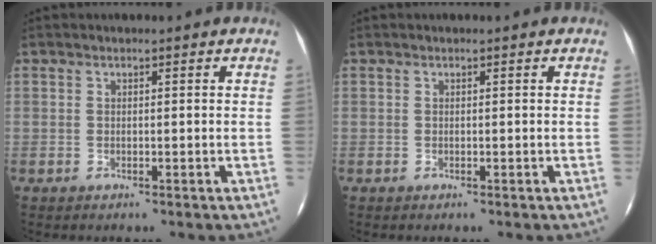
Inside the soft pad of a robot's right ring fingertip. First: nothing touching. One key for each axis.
{"total": 0.0}